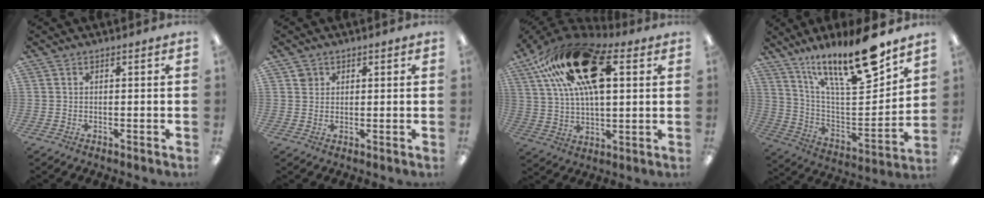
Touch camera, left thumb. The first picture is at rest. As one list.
[{"total": 1.8, "force": [1.0, 1.4, 0.3], "torque": [0.008, -0.005, 0.016]}, {"total": 26.3, "force": [11.4, 13.1, 19.7], "torque": [-0.352, -0.025, 0.196]}, {"total": 21.9, "force": [16.4, 5.1, 13.6], "torque": [-0.218, -0.112, 0.269]}]